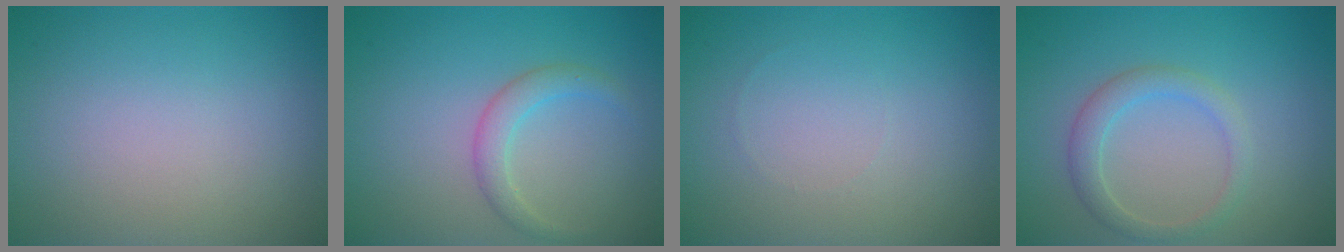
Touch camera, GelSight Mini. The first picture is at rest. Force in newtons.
{"total": 2.0, "press": 2.0, "slide": 0.2}
{"total": 0.0}
{"total": 2.4, "press": 2.4, "slide": 0.1}